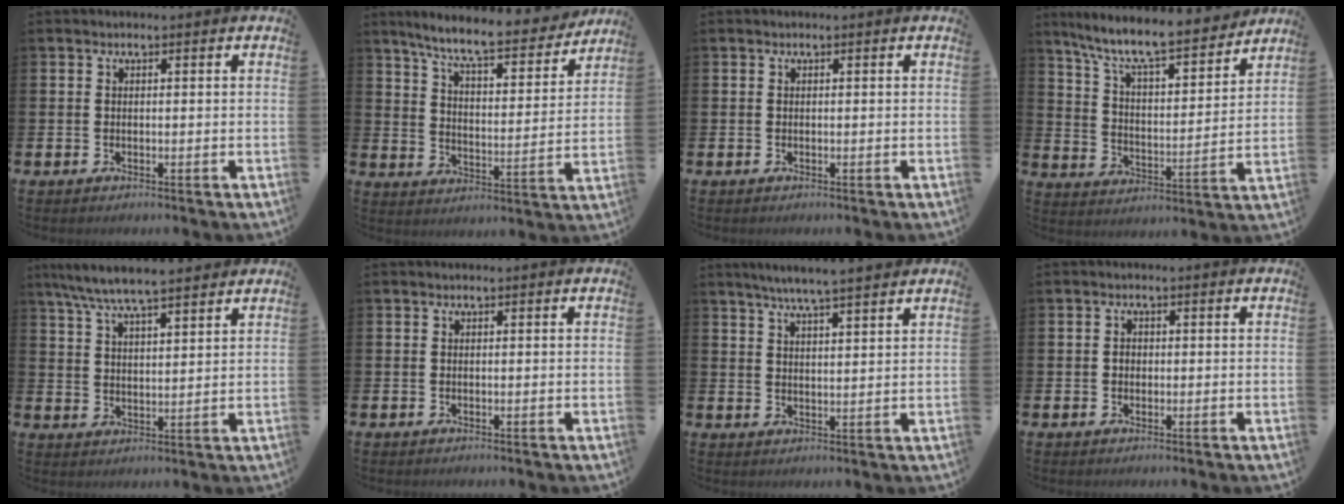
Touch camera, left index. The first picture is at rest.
{"total": 8.6, "force": [7.7, 1.1, 3.7], "torque": [-0.098, -0.046, 0.130]}
{"total": 0.0}
{"total": 9.7, "force": [8.7, 1.3, 4.1], "torque": [-0.114, -0.061, 0.147]}
{"total": 6.9, "force": [6.4, 0.9, 2.6], "torque": [-0.076, -0.016, 0.118]}
{"total": 0.0}
{"total": 5.4, "force": [5.1, -0.5, 1.7], "torque": [-0.041, -0.022, 0.088]}
{"total": 1.2, "force": [0.0, 1.1, 0.5], "torque": [0.003, 0.002, -0.004]}